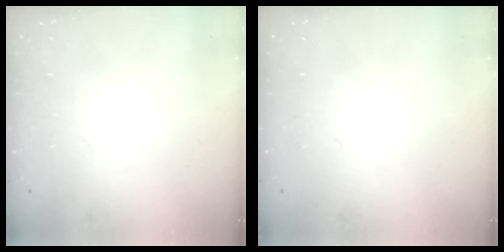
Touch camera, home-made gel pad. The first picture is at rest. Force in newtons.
{"total": 0.0}